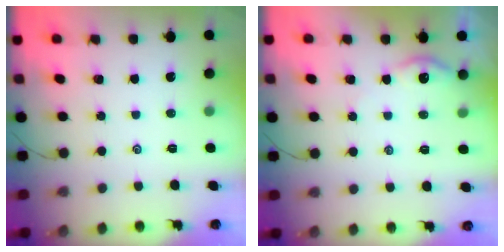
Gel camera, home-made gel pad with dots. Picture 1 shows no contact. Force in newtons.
{"total": 3.8, "press": 3.7, "slide": 0.4}